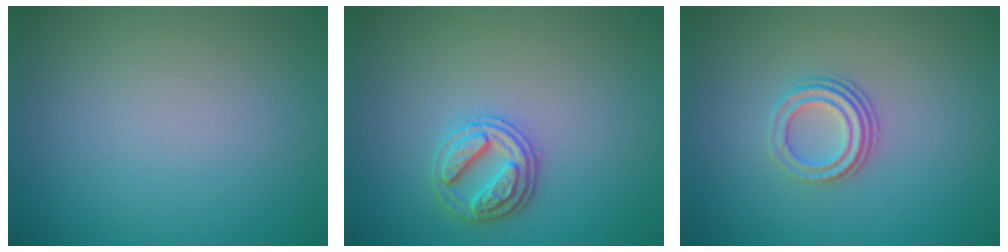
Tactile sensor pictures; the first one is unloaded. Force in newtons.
{"total": 2.9, "press": 2.8, "slide": 0.7}
{"total": 2.9, "press": 2.0, "slide": 2.0}